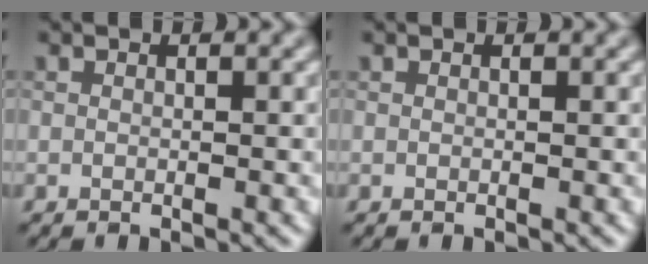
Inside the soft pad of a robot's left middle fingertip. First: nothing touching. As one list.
[{"total": 0.0}]